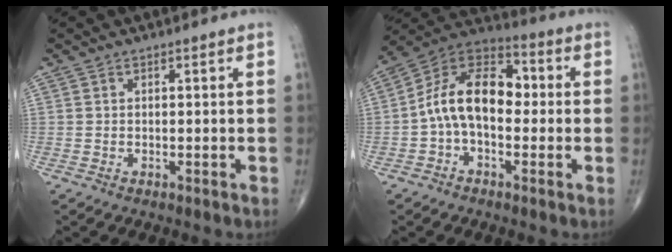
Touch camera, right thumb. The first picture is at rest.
{"total": 13.7, "force": [-0.8, 8.3, 10.9], "torque": [-0.170, 0.044, -0.029]}